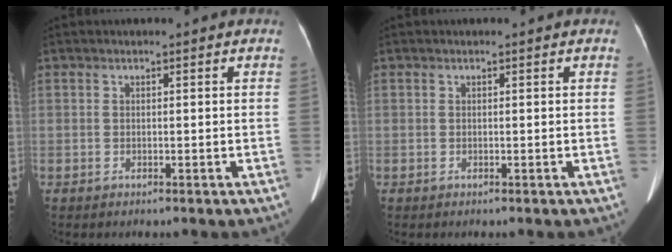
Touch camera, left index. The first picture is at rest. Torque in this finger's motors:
{"motor_torque": [0.10, -0.02, 0.02, 0.01]}